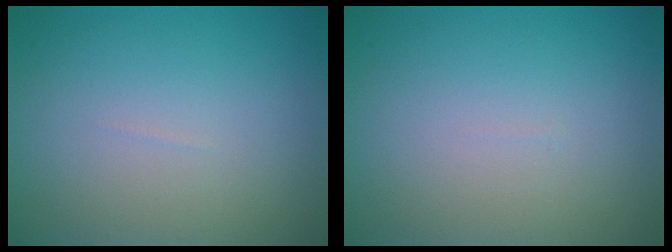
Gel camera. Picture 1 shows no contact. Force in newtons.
{"total": 0.0}